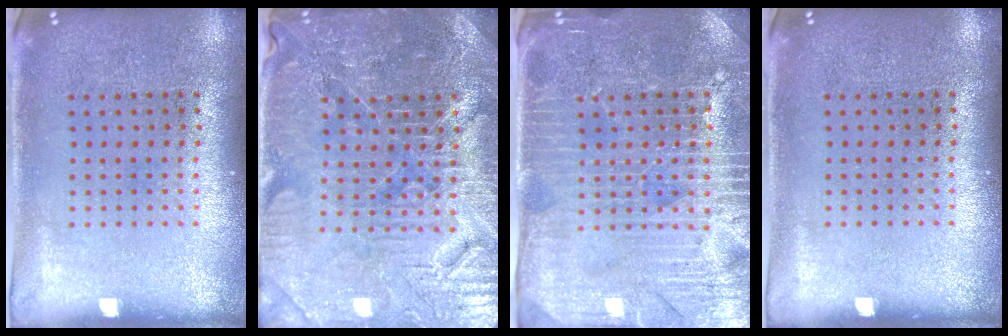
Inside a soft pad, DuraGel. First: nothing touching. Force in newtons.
{"total": 4.6, "press": 4.4, "slide": 1.3}
{"total": 4.4, "press": 4.1, "slide": 1.6}
{"total": 0.0}